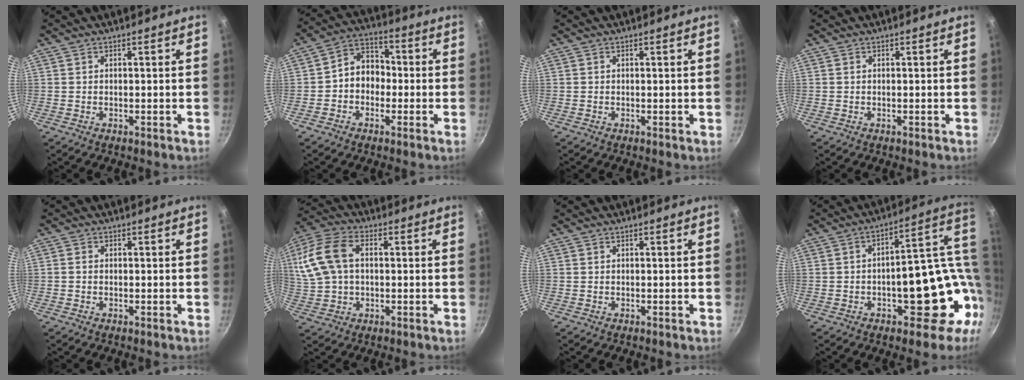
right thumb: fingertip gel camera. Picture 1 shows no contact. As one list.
[{"total": 8.0, "force": [-1.0, 6.5, 4.6], "torque": [-0.033, 0.031, -0.033]}, {"total": 0.0}, {"total": 0.0}, {"total": 0.8, "force": [-0.2, 0.7, 0.4], "torque": [-0.007, 0.004, -0.004]}, {"total": 13.9, "force": [2.3, 9.1, 10.3], "torque": [-0.216, 0.022, 0.037]}, {"total": 0.0}, {"total": 18.8, "force": [-1.5, 10.5, 15.5], "torque": [-0.132, 0.036, -0.001]}]